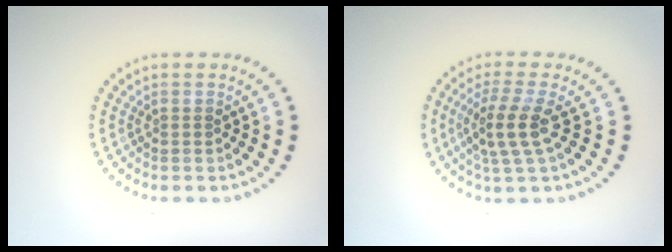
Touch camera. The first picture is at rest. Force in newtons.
{"total": 3.4, "press": 2.9, "slide": 1.8}